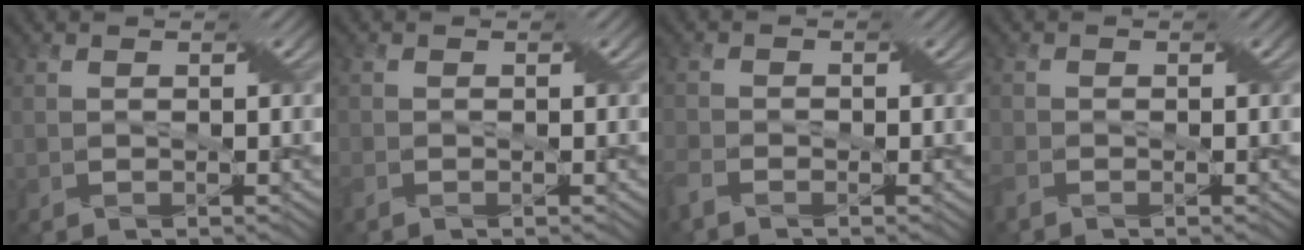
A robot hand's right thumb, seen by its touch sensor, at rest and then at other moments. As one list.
[{"total": 1.3, "force": [-0.9, 0.7, 0.6], "torque": [-0.019, -0.005, -0.020]}, {"total": 2.6, "force": [-1.8, 1.2, 1.4], "torque": [-0.036, -0.004, -0.046]}, {"total": 2.0, "force": [-1.4, 1.0, 1.0], "torque": [-0.030, -0.007, -0.036]}]